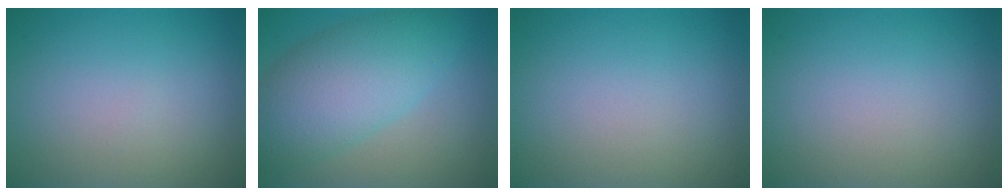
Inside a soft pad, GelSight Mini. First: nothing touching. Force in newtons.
{"total": 7.9, "press": 7.9, "slide": 0.2}
{"total": 0.0}
{"total": 0.0}